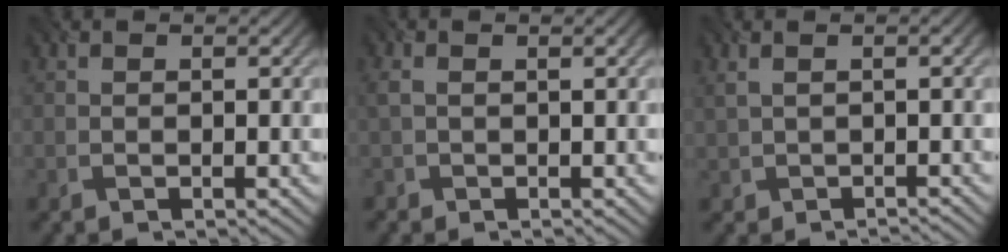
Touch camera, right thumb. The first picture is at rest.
{"total": 1.9, "force": [0.6, 0.7, 1.6], "torque": [-0.038, 0.005, 0.008]}
{"total": 2.4, "force": [0.6, 0.8, 2.2], "torque": [-0.047, 0.005, 0.011]}